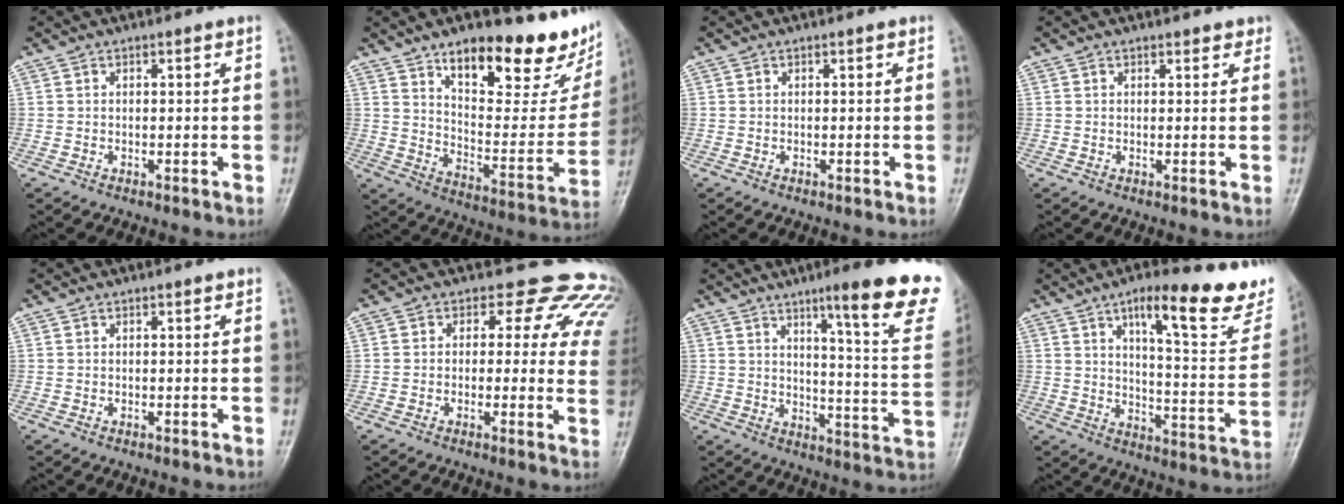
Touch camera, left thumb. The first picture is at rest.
{"total": 25.1, "force": [16.1, 9.7, 16.7], "torque": [-0.178, -0.078, 0.242]}
{"total": 0.0}
{"total": 1.3, "force": [1.1, 0.7, 0.4], "torque": [0.007, -0.004, 0.008]}
{"total": 0.0}
{"total": 14.9, "force": [10.3, 8.7, 6.5], "torque": [-0.013, -0.030, 0.081]}
{"total": 20.9, "force": [12.4, 2.7, 16.5], "torque": [-0.192, -0.065, 0.166]}
{"total": 22.1, "force": [14.5, 5.8, 15.6], "torque": [-0.170, -0.066, 0.200]}